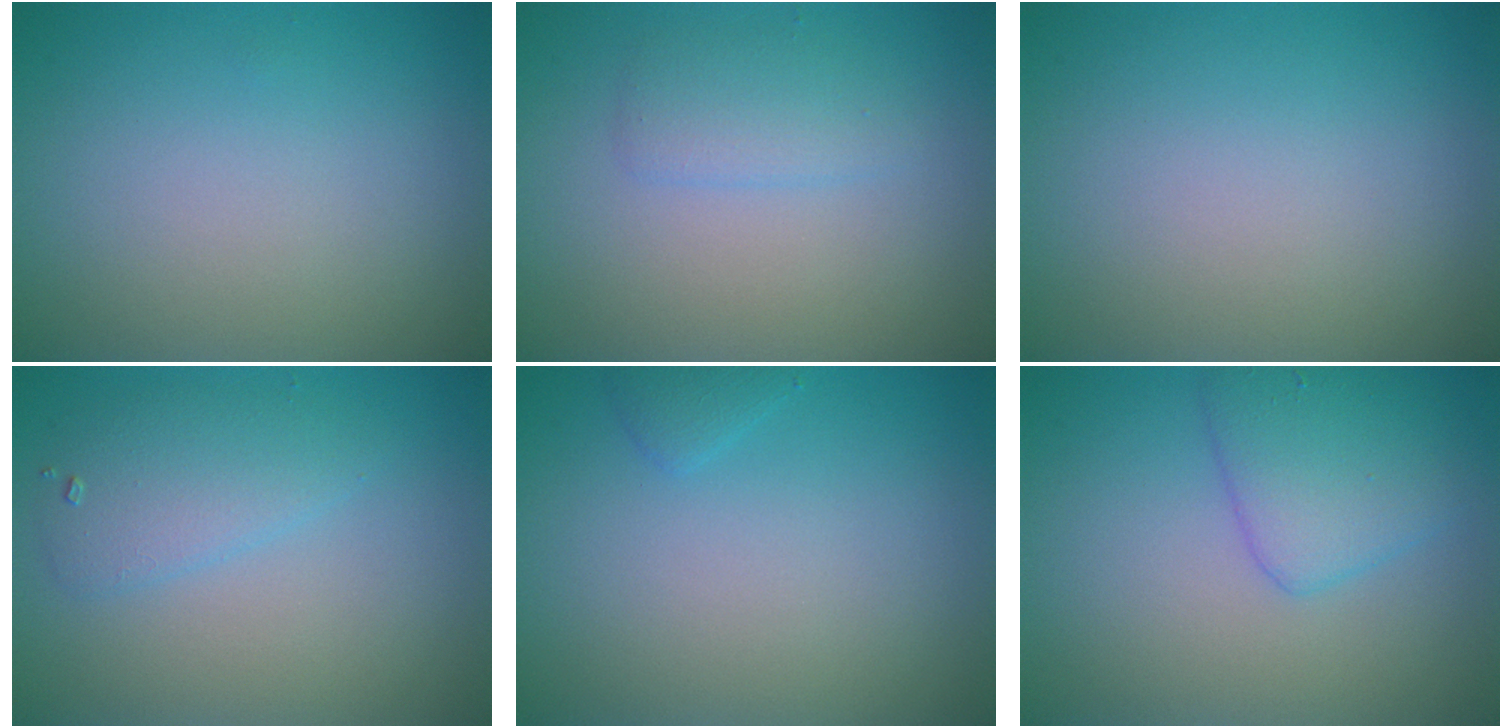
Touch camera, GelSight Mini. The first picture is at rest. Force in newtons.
{"total": 1.9, "press": 1.9, "slide": 0.1}
{"total": 0.0}
{"total": 2.6, "press": 2.6, "slide": 0.2}
{"total": 0.9, "press": 0.9, "slide": 0.1}
{"total": 3.6, "press": 3.5, "slide": 0.3}